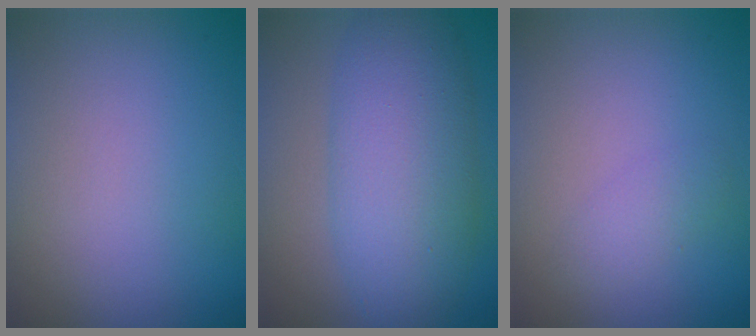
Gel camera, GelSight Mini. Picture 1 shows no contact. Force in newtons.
{"total": 8.2, "press": 8.2, "slide": 0.3}
{"total": 1.5, "press": 1.5, "slide": 0.1}